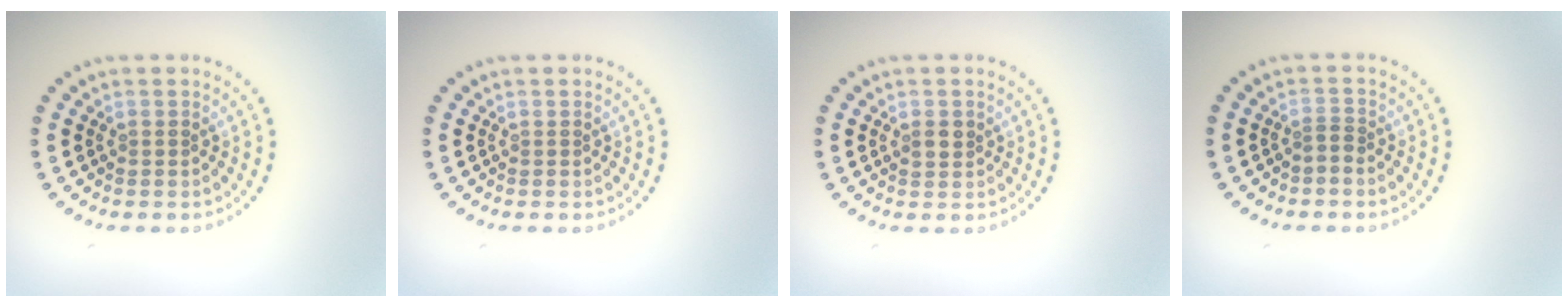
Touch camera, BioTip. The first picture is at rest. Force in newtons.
{"total": 0.0}
{"total": 1.3, "press": 1.2, "slide": 0.3}
{"total": 1.0, "press": 0.5, "slide": 0.8}